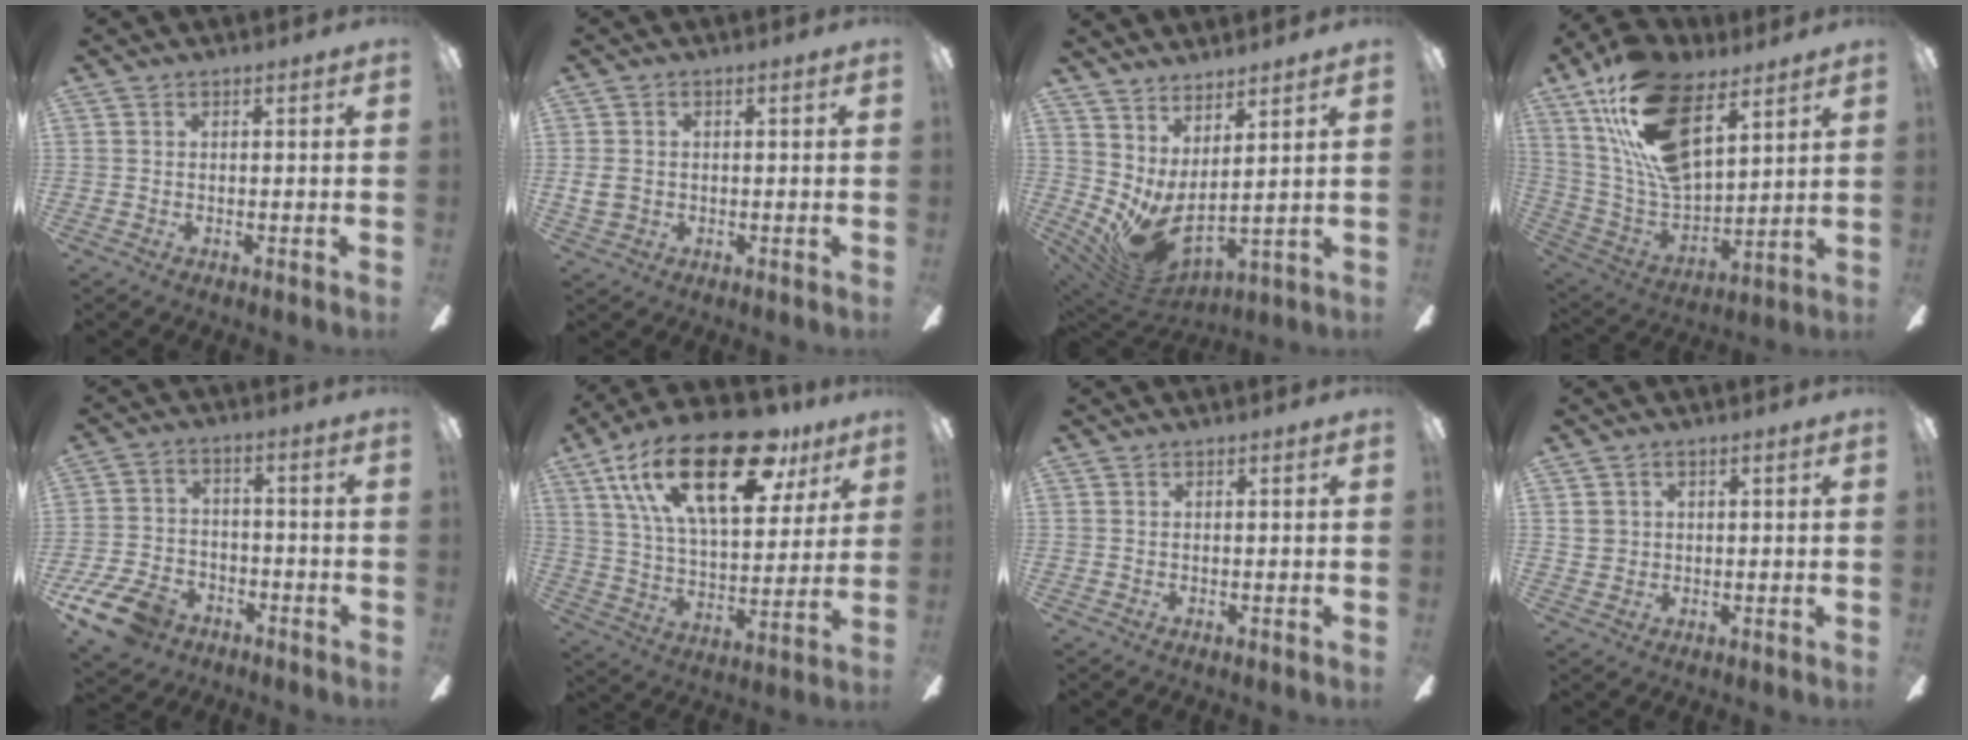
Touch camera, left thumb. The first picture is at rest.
{"total": 3.7, "force": [-0.2, 2.9, 2.2], "torque": [-0.046, 0.006, -0.004]}
{"total": 8.8, "force": [-0.4, 3.4, 8.1], "torque": [-0.164, -0.030, 0.005]}
{"total": 22.9, "force": [12.2, 11.5, 15.6], "torque": [-0.315, -0.052, 0.219]}
{"total": 11.0, "force": [-7.3, 6.3, 5.2], "torque": [-0.117, 0.041, -0.136]}
{"total": 28.8, "force": [14.8, 12.9, 21.1], "torque": [-0.359, -0.063, 0.246]}
{"total": 0.0}
{"total": 2.7, "force": [0.6, 2.5, 0.7], "torque": [-0.011, 0.001, 0.009]}